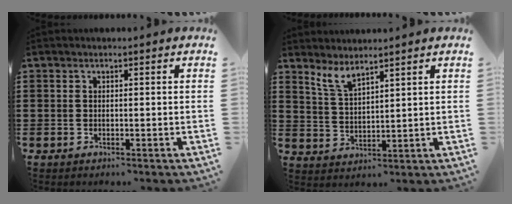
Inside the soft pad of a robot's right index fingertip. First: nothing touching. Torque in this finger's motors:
{"motor_torque": [0.03, -0.01, 0.03, 0.06]}